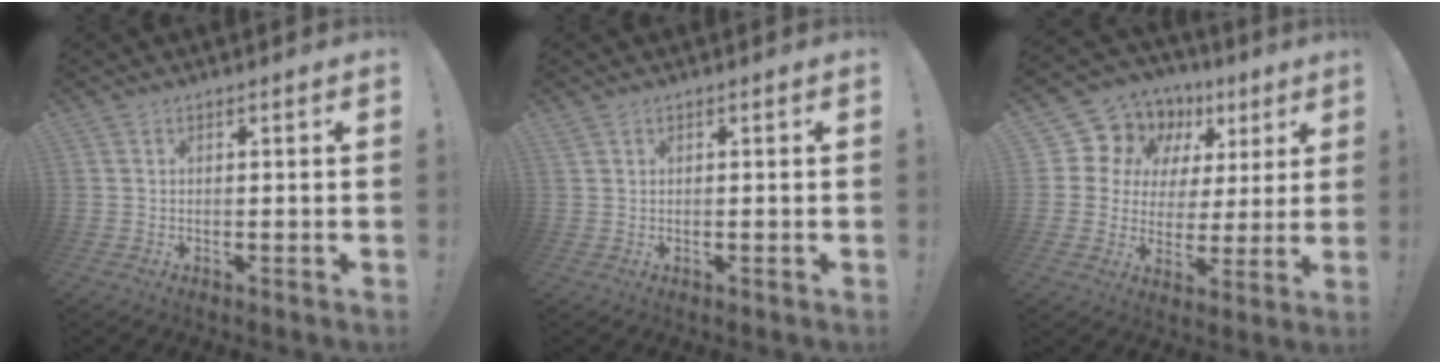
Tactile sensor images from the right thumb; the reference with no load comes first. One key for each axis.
{"total": 0.6, "fx": 0.3, "fy": 0.4, "fz": 0.3, "tx": -0.015, "ty": 0.006, "tz": 0.006}
{"total": 11.7, "fx": 6.9, "fy": 8.8, "fz": 3.6, "tx": -0.069, "ty": -0.050, "tz": 0.141}